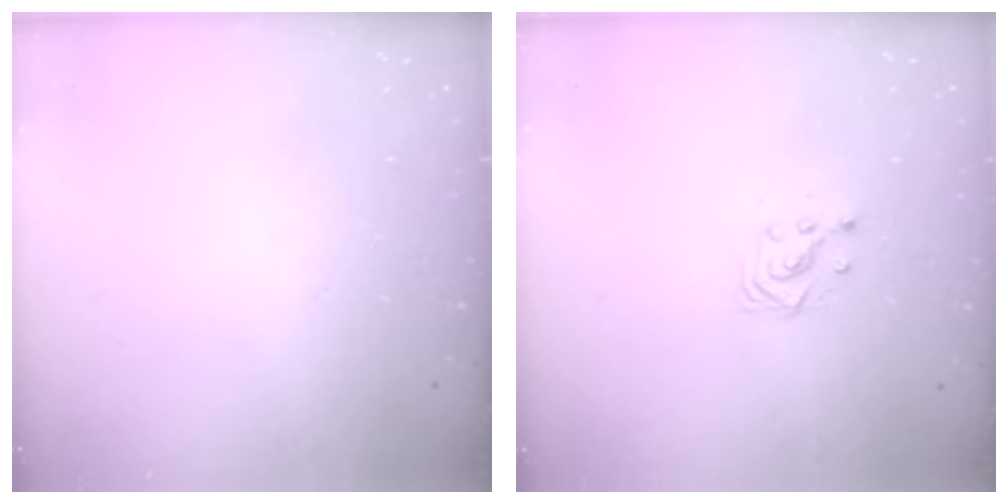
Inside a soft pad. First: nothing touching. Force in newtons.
{"total": 2.9, "press": 2.9, "slide": 0.2}